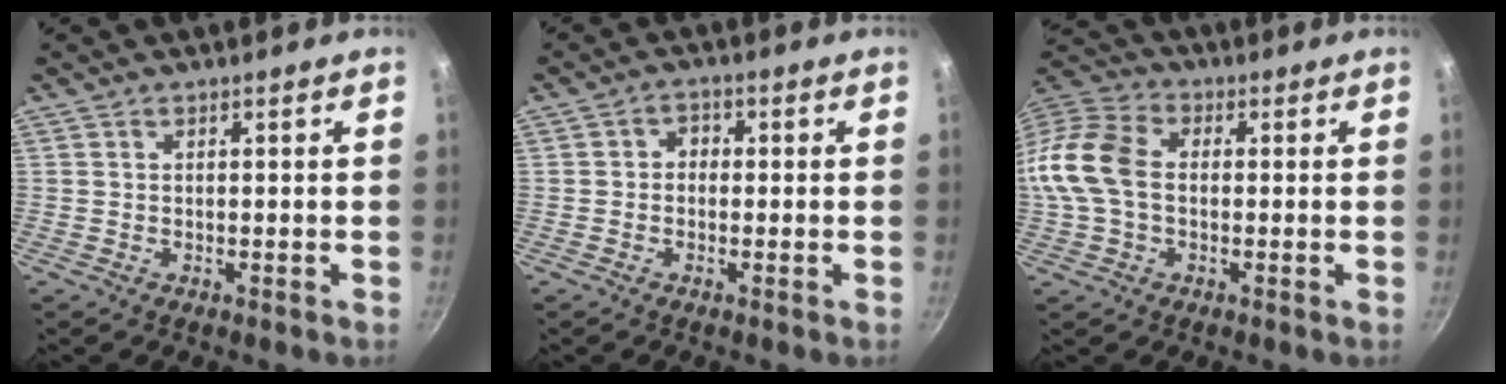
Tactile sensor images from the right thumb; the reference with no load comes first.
{"total": 2.3, "force": [-0.3, 2.0, 1.1], "torque": [-0.008, 0.009, -0.011]}
{"total": 13.0, "force": [-0.2, 9.0, 9.4], "torque": [-0.173, 0.030, -0.022]}